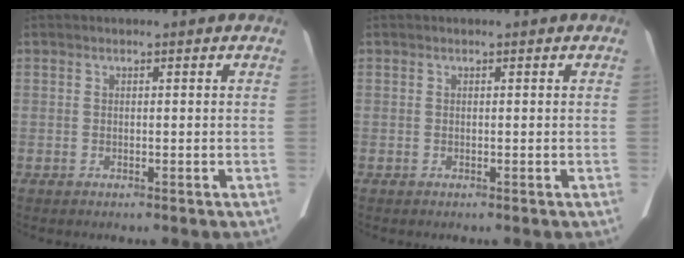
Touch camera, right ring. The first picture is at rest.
{"total": 0.0}